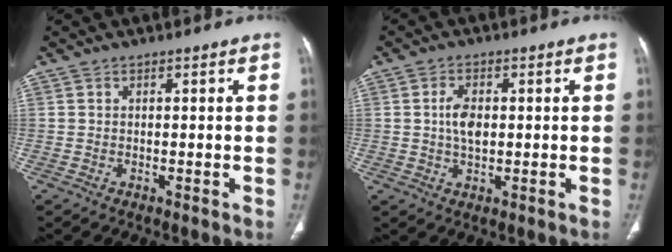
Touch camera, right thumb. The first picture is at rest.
{"total": 4.4, "force": [0.4, 2.6, 3.6], "torque": [-0.066, 0.002, 0.006]}